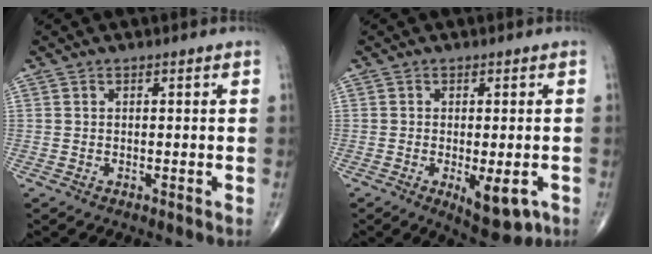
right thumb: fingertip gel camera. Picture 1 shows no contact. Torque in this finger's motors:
{"motor_torque": [0.63, 0.75, -0.16, -0.02, 0.14]}